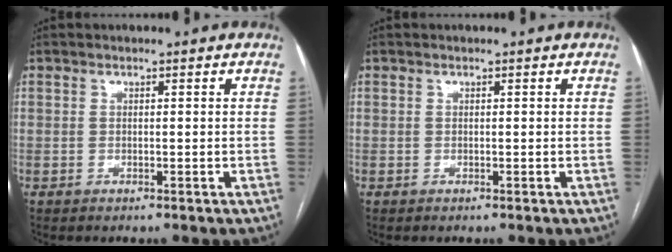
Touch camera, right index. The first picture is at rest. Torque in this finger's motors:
{"motor_torque": [0.00, 0.00, 0.00, 0.01]}